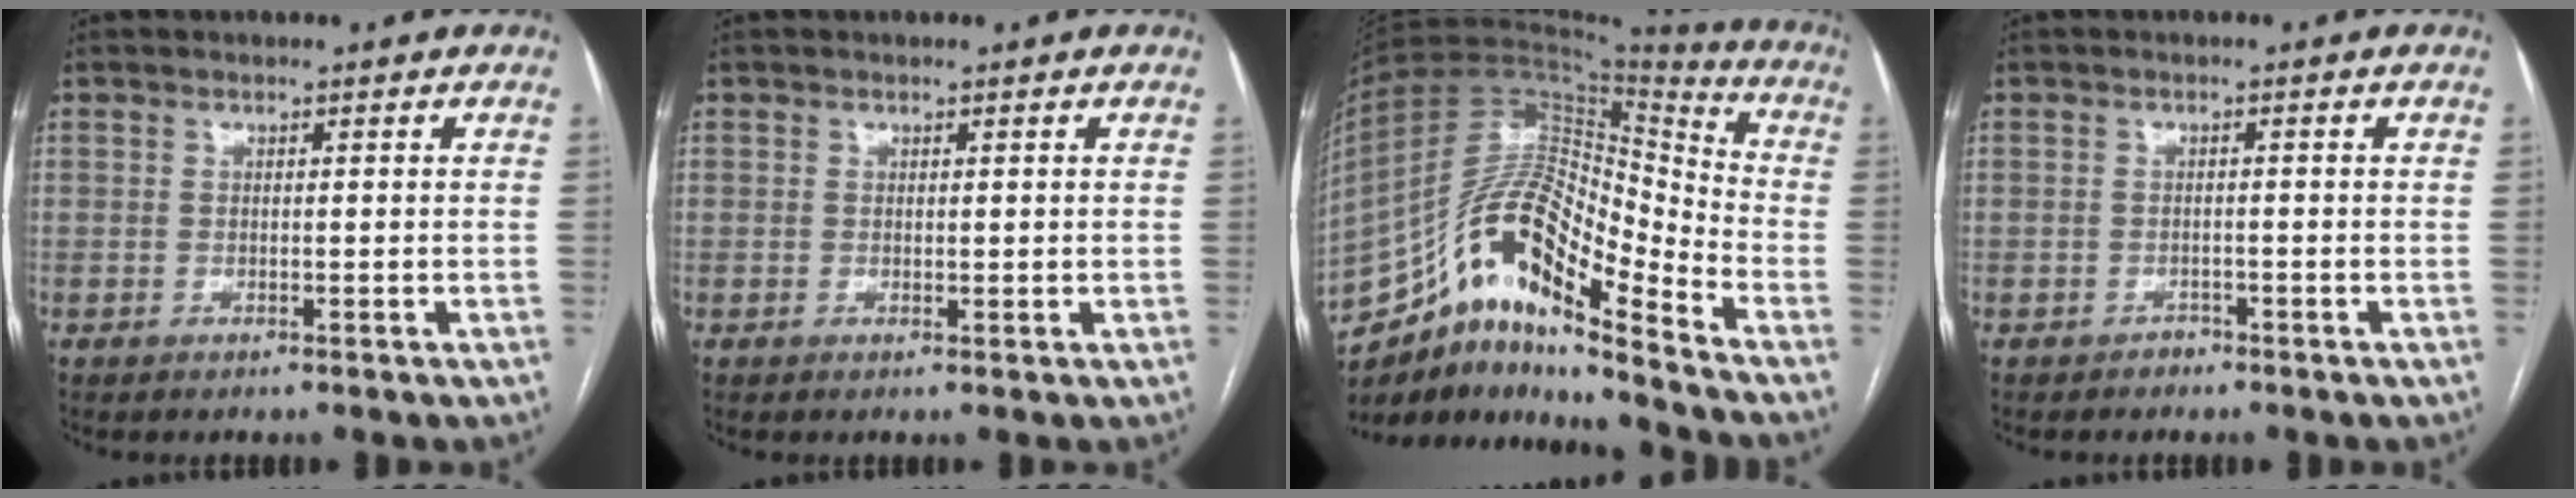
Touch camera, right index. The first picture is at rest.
{"total": 0.9, "force": [0.5, 0.6, 0.4], "torque": [-0.001, -0.004, 0.008]}
{"total": 18.1, "force": [-11.8, 4.8, 12.9], "torque": [-0.236, 0.045, -0.205]}
{"total": 1.1, "force": [-0.9, 0.7, -0.1], "torque": [0.001, 0.003, -0.019]}